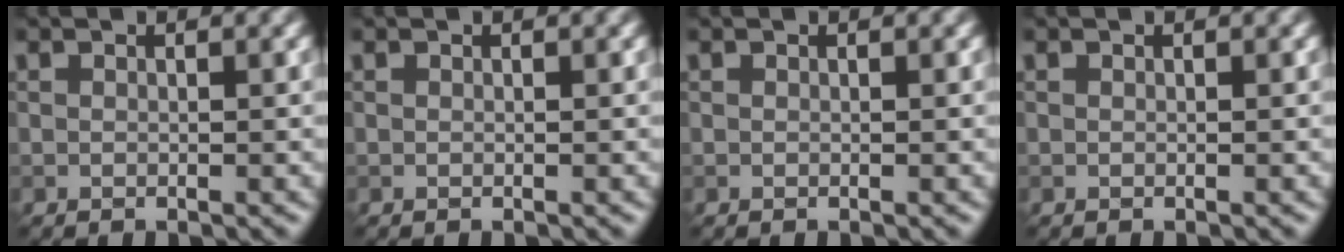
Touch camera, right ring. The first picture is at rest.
{"total": 0.0}
{"total": 0.0}
{"total": 0.0}